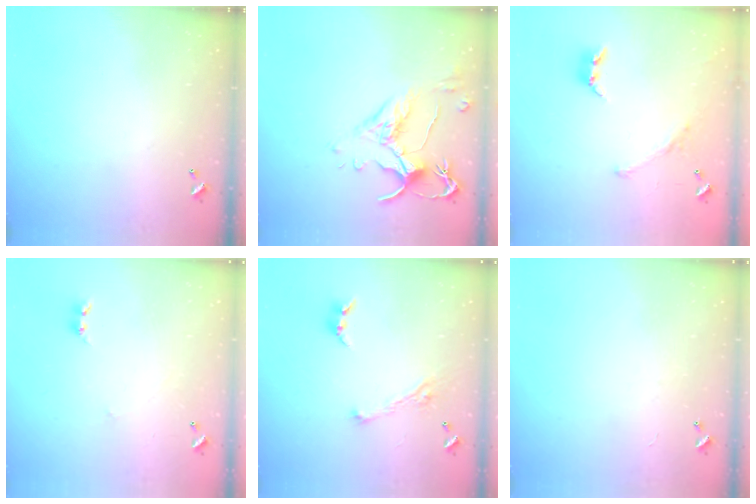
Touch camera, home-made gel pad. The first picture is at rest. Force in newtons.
{"total": 2.5, "press": 2.1, "slide": 1.4}
{"total": 1.5, "press": 1.0, "slide": 1.2}
{"total": 2.5, "press": 2.4, "slide": 0.4}
{"total": 3.7, "press": 3.6, "slide": 0.7}
{"total": 2.4, "press": 2.4, "slide": 0.3}